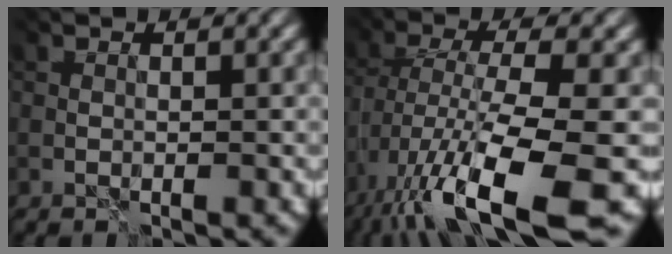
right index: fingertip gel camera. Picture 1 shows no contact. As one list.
[{"total": 11.9, "force": [-5.8, 2.9, 9.9], "torque": [-0.199, -0.022, -0.083]}]